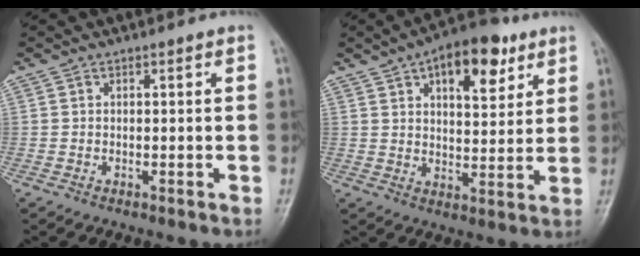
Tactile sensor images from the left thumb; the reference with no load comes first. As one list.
[{"total": 13.4, "force": [6.8, 6.6, 9.5], "torque": [-0.102, -0.018, 0.097]}]